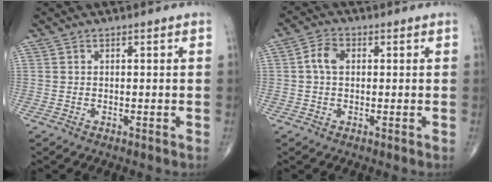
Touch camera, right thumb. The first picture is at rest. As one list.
[{"total": 3.9, "force": [0.4, 2.7, 2.8], "torque": [-0.055, 0.010, 0.003]}]